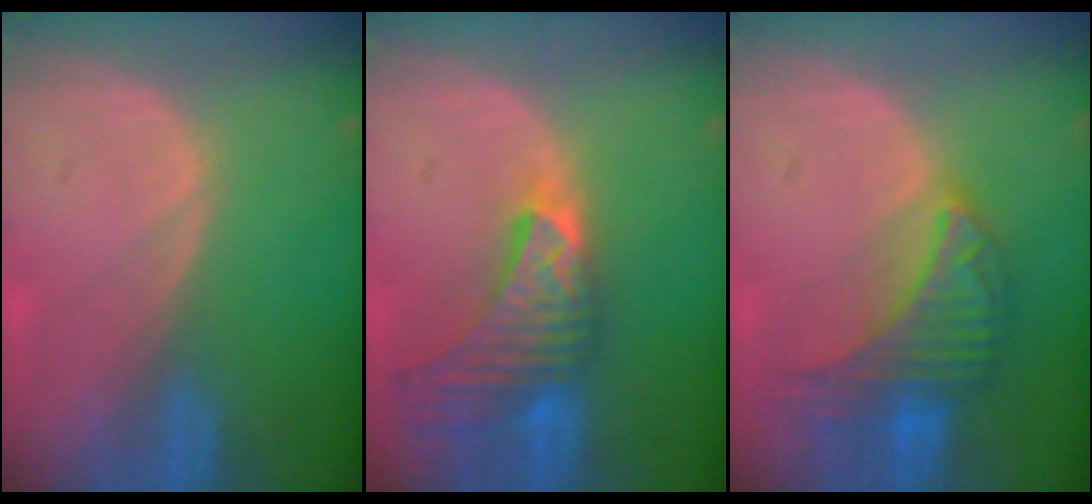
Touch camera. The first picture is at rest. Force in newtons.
{"total": 9.2, "press": 8.3, "slide": 4.0}
{"total": 7.5, "press": 7.5, "slide": 0.1}